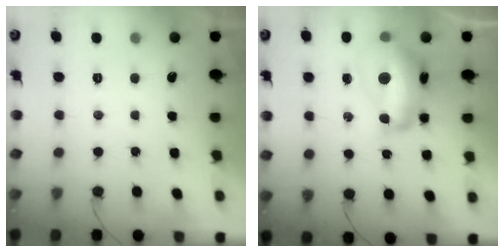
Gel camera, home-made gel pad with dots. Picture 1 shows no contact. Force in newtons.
{"total": 15.0, "press": 15.0, "slide": 1.1}